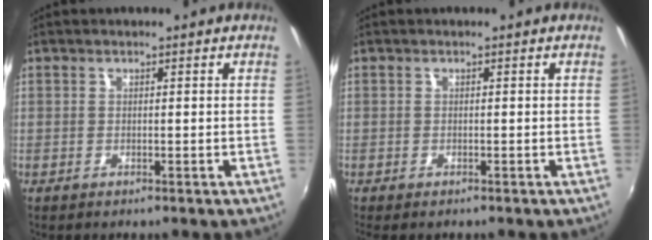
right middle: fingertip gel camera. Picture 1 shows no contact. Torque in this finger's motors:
{"motor_torque": [0.35, -0.39, 0.02, 0.02]}